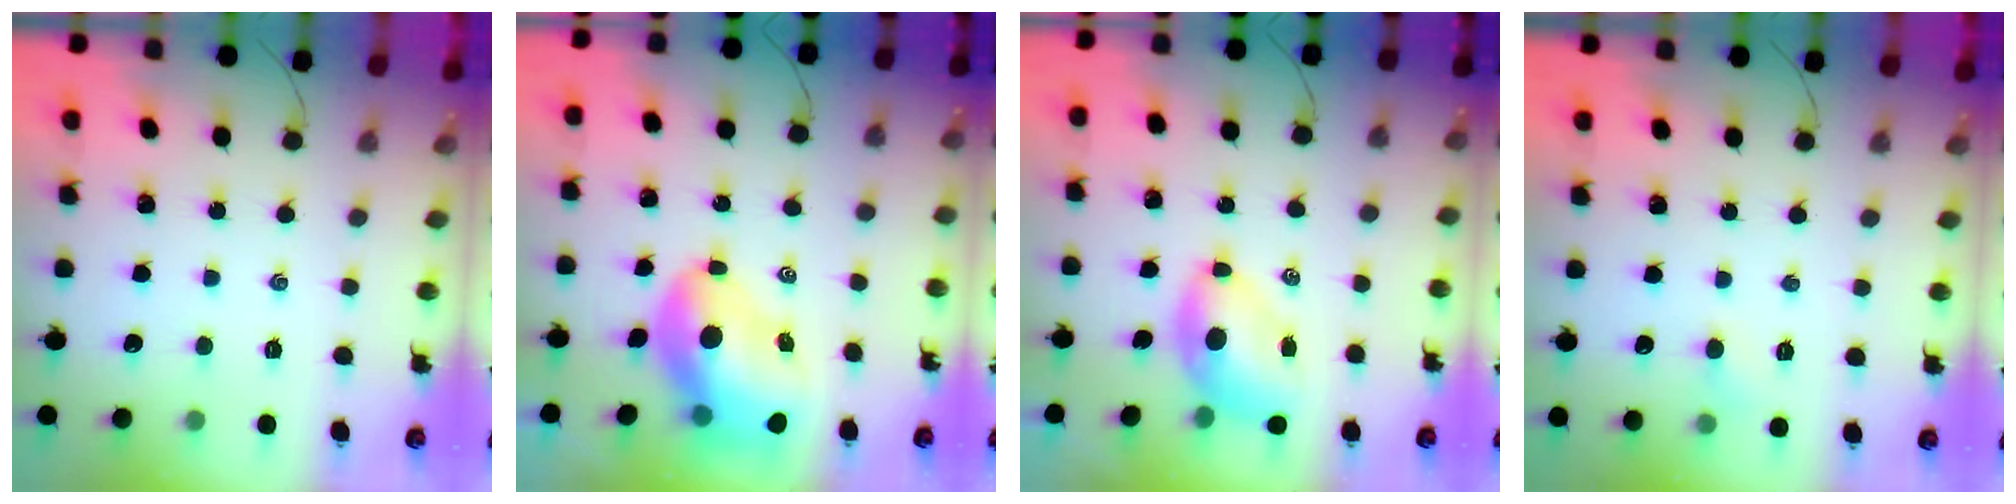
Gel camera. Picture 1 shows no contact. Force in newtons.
{"total": 11.5, "press": 11.0, "slide": 3.4}
{"total": 6.7, "press": 6.6, "slide": 1.3}
{"total": 3.0, "press": 2.8, "slide": 1.0}